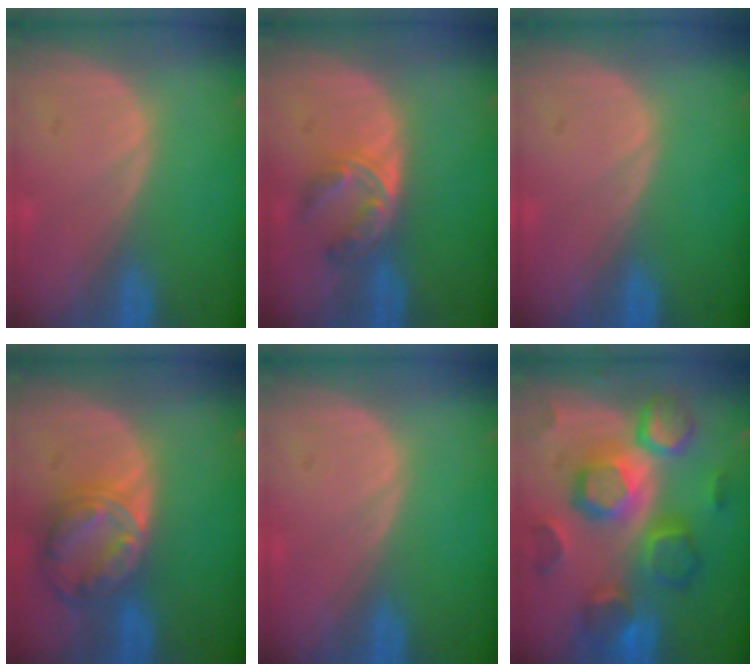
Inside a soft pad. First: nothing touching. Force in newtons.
{"total": 5.7, "press": 4.5, "slide": 3.4}
{"total": 0.0}
{"total": 8.3, "press": 7.1, "slide": 4.4}
{"total": 0.0}
{"total": 12.0, "press": 12.0, "slide": 1.2}